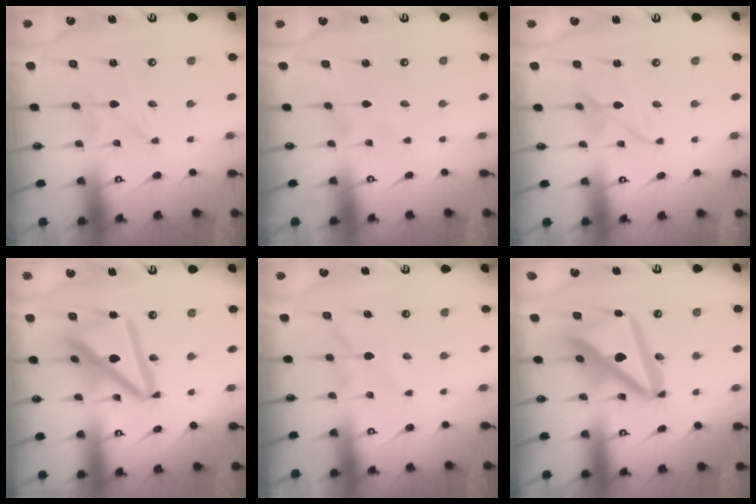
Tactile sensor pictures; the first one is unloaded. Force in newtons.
{"total": 0.0}
{"total": 3.7, "press": 3.7, "slide": 0.3}
{"total": 14.9, "press": 14.8, "slide": 1.5}
{"total": 6.0, "press": 6.0, "slide": 0.7}
{"total": 15.8, "press": 15.7, "slide": 1.7}